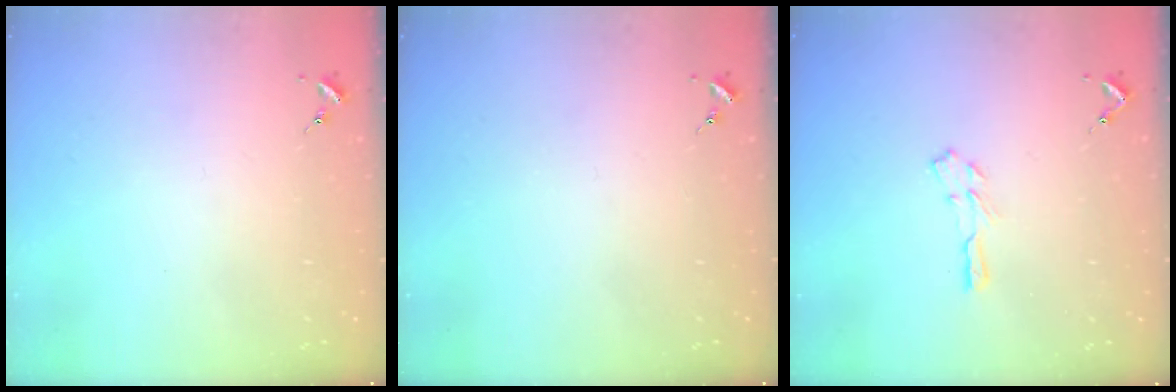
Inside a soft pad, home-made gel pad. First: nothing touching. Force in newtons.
{"total": 0.0}
{"total": 5.3, "press": 5.3, "slide": 0.4}